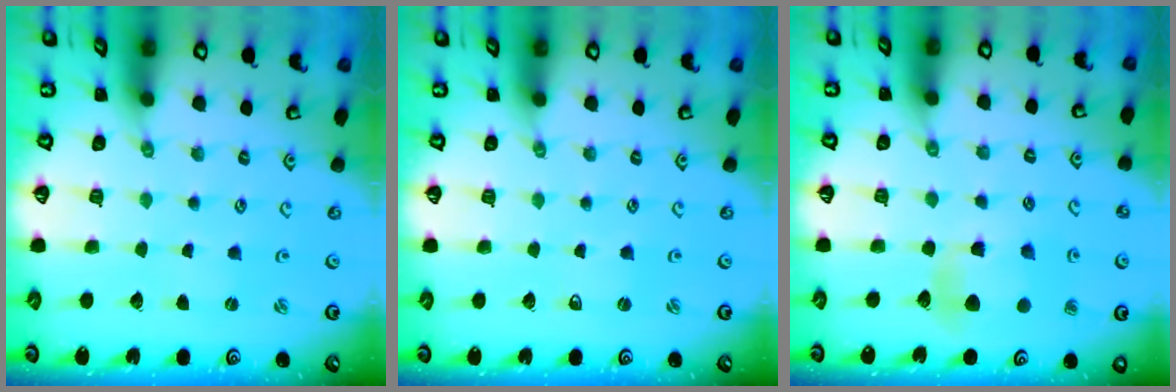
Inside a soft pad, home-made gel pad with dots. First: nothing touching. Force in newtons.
{"total": 2.3, "press": 2.2, "slide": 0.4}
{"total": 8.1, "press": 8.1, "slide": 0.6}